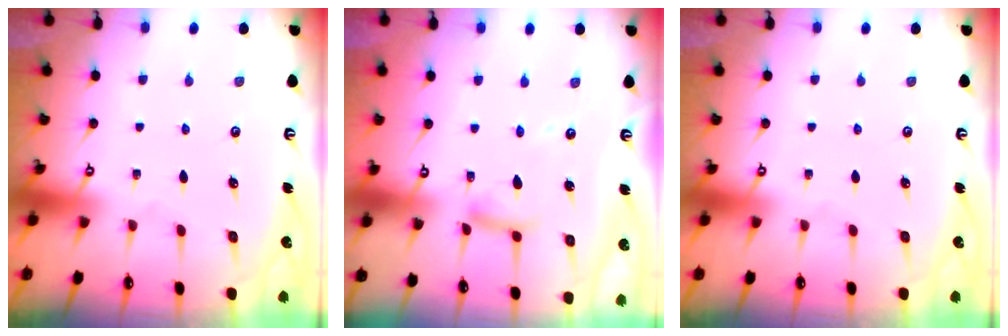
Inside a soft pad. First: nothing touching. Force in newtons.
{"total": 9.6, "press": 9.6, "slide": 0.8}
{"total": 0.0}